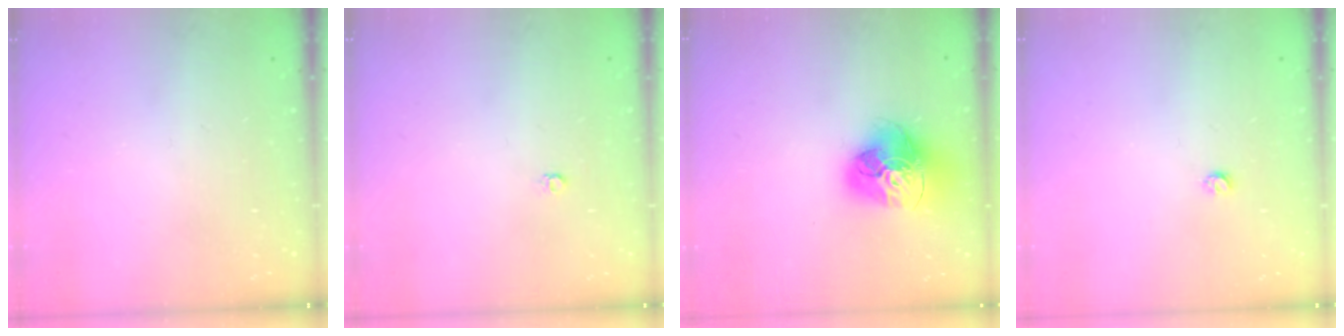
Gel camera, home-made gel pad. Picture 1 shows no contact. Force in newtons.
{"total": 3.5, "press": 3.4, "slide": 0.3}
{"total": 18.0, "press": 17.9, "slide": 1.9}
{"total": 2.9, "press": 2.8, "slide": 0.5}